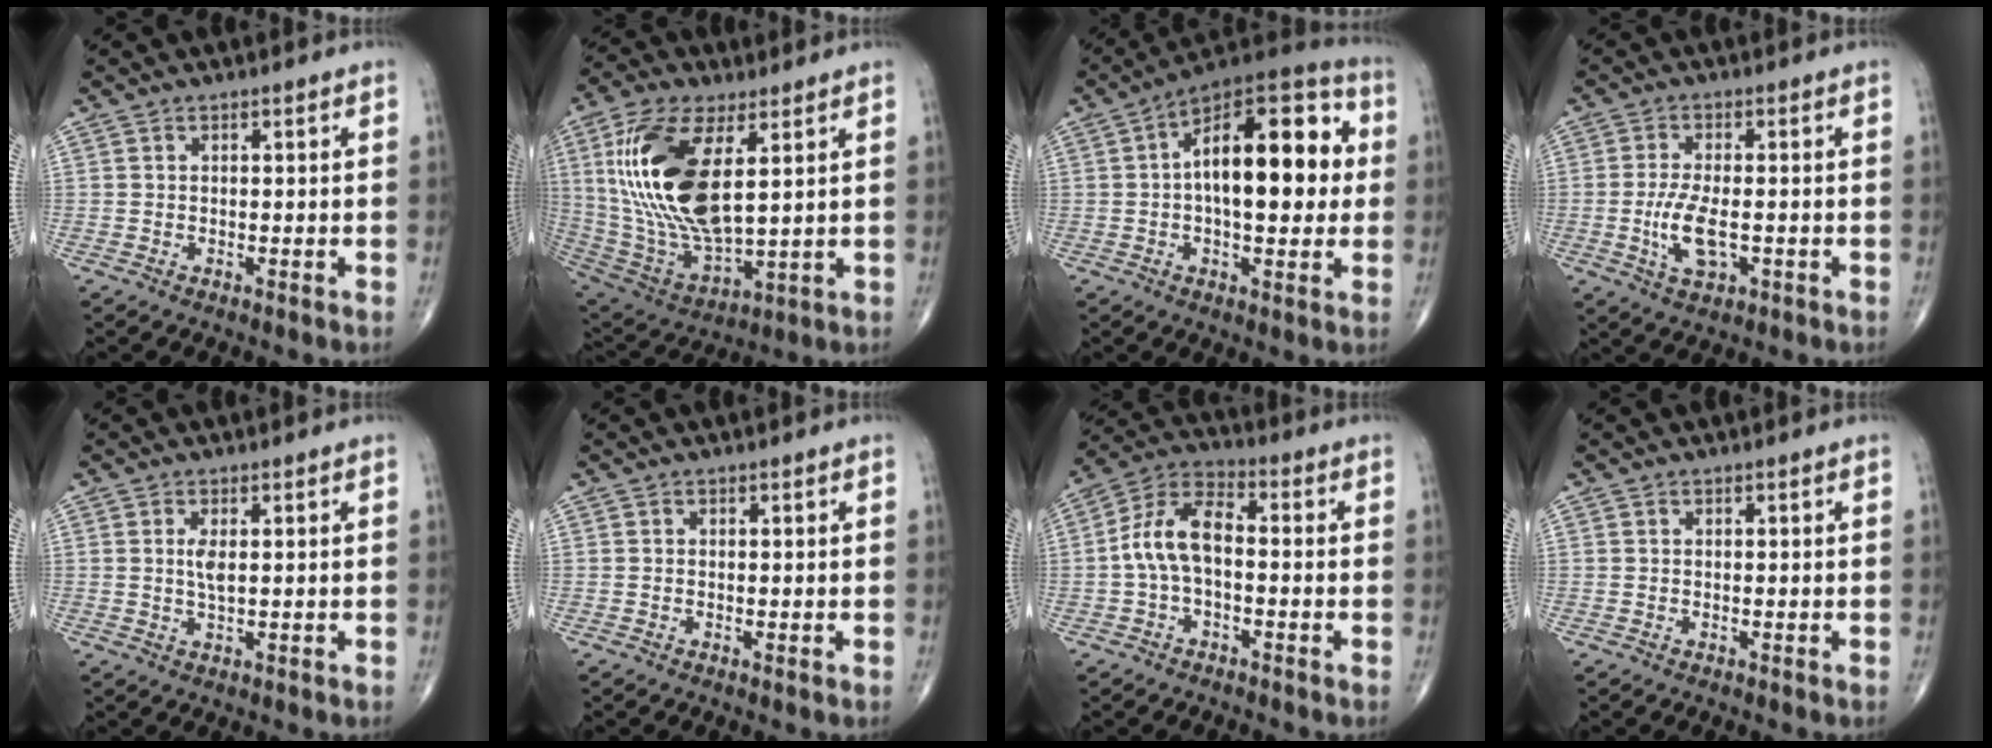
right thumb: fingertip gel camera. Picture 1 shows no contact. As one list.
[{"total": 22.0, "force": [5.3, 9.8, 19.0], "torque": [-0.389, -0.028, 0.106]}, {"total": 21.3, "force": [2.3, 9.7, 18.8], "torque": [-0.263, 0.032, 0.022]}, {"total": 7.0, "force": [-1.5, 3.0, 6.1], "torque": [-0.124, -0.002, -0.023]}, {"total": 2.5, "force": [0.5, 0.7, 2.3], "torque": [-0.048, -0.005, 0.011]}, {"total": 0.0}, {"total": 9.6, "force": [-0.9, 5.2, 8.0], "torque": [-0.155, 0.037, -0.026]}, {"total": 0.0}]